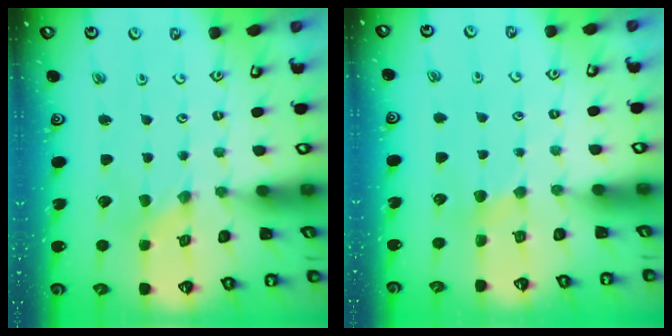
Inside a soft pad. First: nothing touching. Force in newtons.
{"total": 3.2, "press": 3.1, "slide": 0.5}